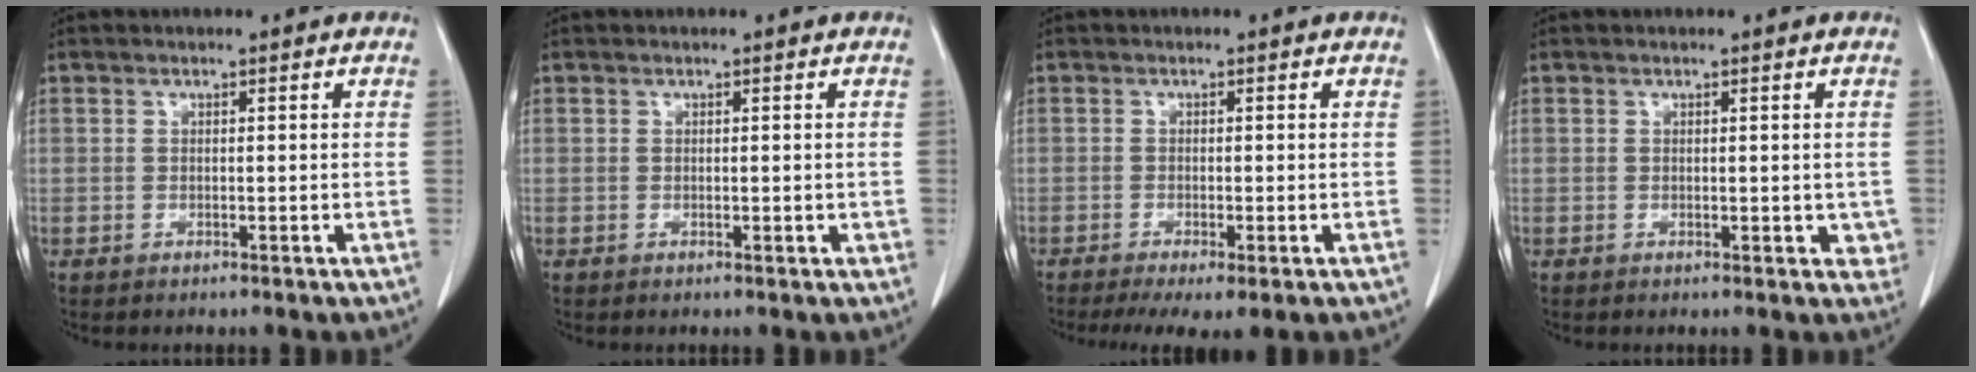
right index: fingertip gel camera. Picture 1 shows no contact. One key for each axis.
{"total": 1.0, "fx": -0.1, "fy": 0.4, "fz": 0.9, "tx": -0.012, "ty": -0.002, "tz": 0.002}
{"total": 6.0, "fx": -4.0, "fy": 1.0, "fz": 4.3, "tx": -0.066, "ty": -0.020, "tz": -0.063}
{"total": 2.7, "fx": 0.0, "fy": 1.6, "fz": 2.1, "tx": -0.007, "ty": -0.002, "tz": 0.002}